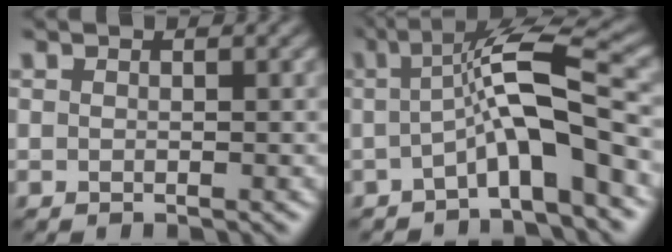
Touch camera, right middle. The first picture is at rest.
{"total": 6.9, "force": [-1.0, 1.3, 6.7], "torque": [-0.104, 0.017, -0.029]}